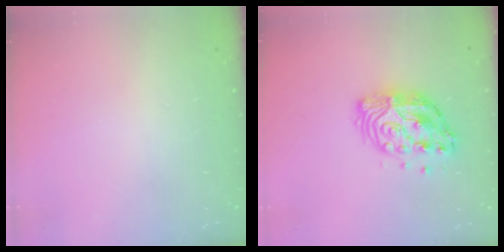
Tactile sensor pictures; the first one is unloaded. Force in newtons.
{"total": 12.6, "press": 12.6, "slide": 1.0}